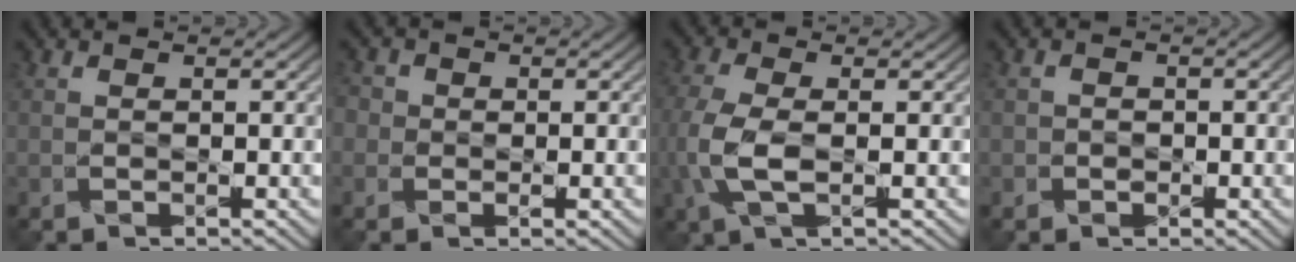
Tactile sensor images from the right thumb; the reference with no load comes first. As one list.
[{"total": 3.4, "force": [0.2, 3.0, 1.6], "torque": [-0.040, 0.010, -0.019]}, {"total": 5.3, "force": [-1.1, 2.0, 4.7], "torque": [-0.130, 0.001, -0.020]}, {"total": 1.6, "force": [-0.4, 1.6, -0.3], "torque": [0.016, 0.010, -0.019]}]